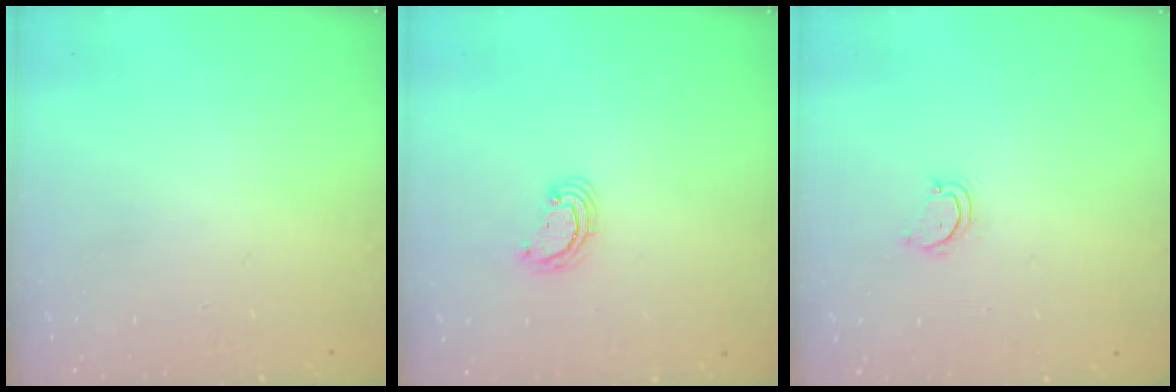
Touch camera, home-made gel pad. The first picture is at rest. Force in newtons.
{"total": 3.2, "press": 3.1, "slide": 0.3}
{"total": 2.9, "press": 2.9, "slide": 0.3}